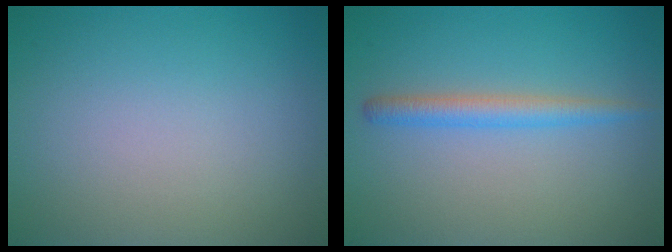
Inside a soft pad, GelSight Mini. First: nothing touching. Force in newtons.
{"total": 2.2, "press": 2.2, "slide": 0.2}